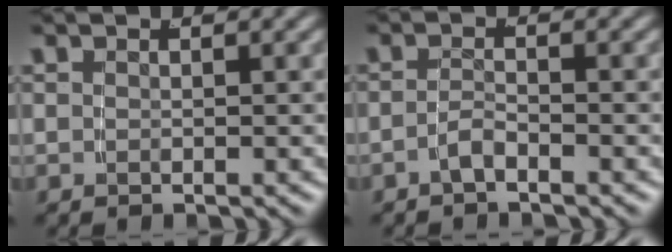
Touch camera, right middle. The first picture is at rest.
{"total": 1.8, "force": [-1.6, -0.2, 0.6], "torque": [-0.014, -0.003, -0.030]}